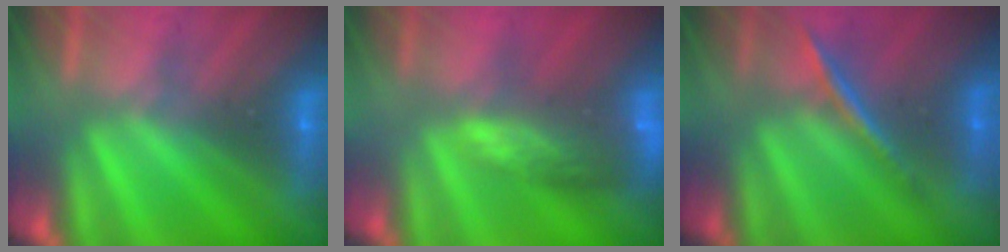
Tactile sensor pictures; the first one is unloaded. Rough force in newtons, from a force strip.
{"total": 8.9}
{"total": 2.0}